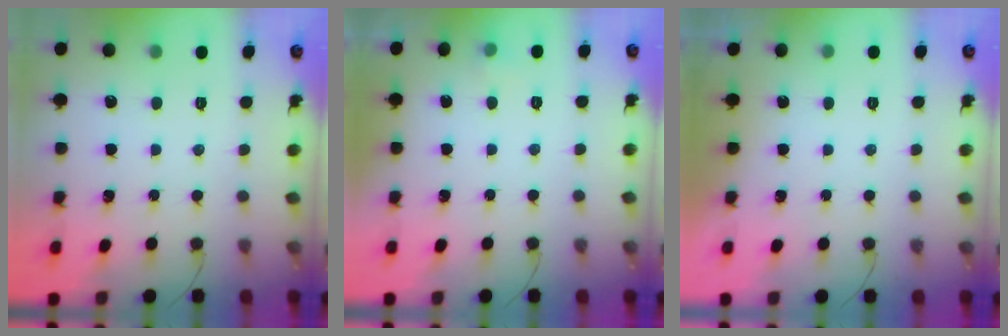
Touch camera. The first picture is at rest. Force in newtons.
{"total": 3.3, "press": 3.1, "slide": 1.2}
{"total": 0.0}